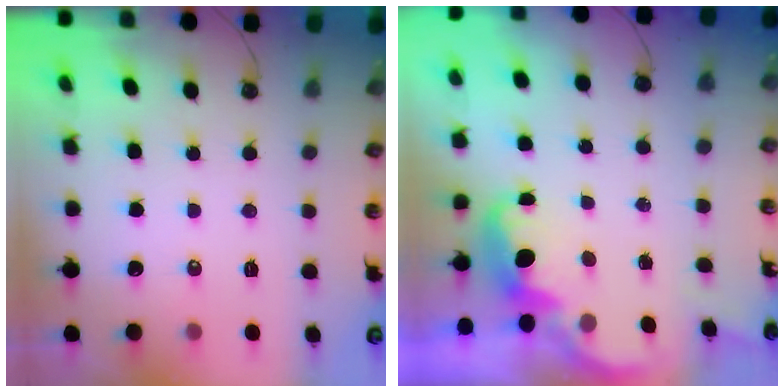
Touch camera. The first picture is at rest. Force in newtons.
{"total": 2.7, "press": 2.6, "slide": 0.6}